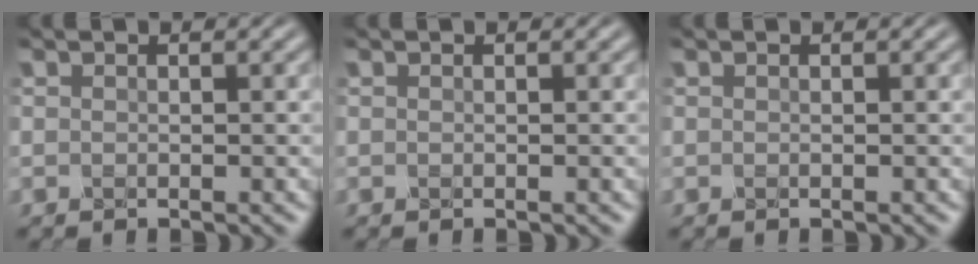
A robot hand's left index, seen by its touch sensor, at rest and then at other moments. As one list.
[{"total": 0.0}, {"total": 0.0}]